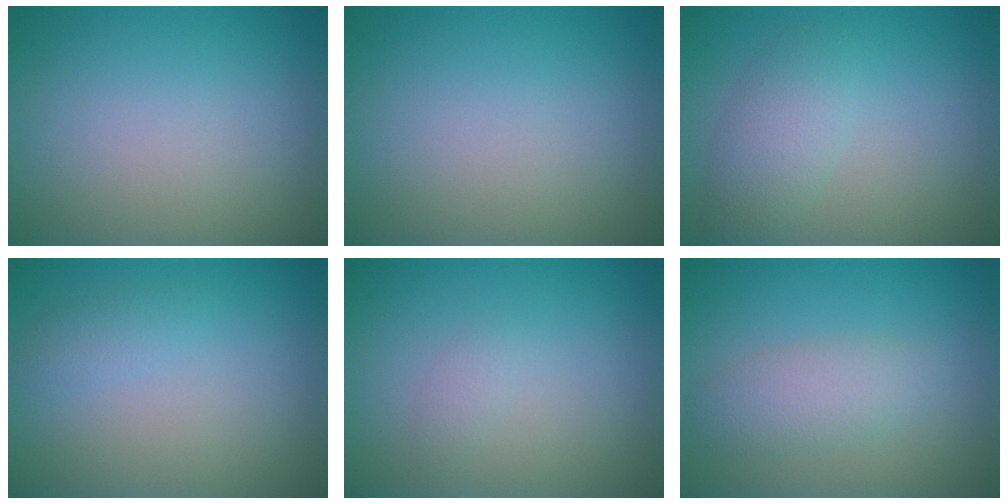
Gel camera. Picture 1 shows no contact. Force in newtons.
{"total": 0.0}
{"total": 3.0, "press": 3.0, "slide": 0.1}
{"total": 1.1, "press": 1.1, "slide": 0.0}
{"total": 0.7, "press": 0.7, "slide": 0.0}
{"total": 2.6, "press": 2.6, "slide": 0.1}